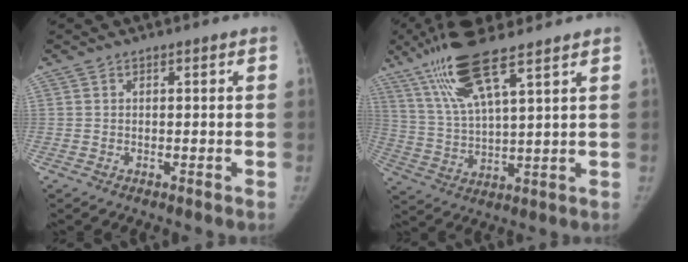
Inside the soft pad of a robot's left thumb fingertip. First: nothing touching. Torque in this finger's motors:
{"motor_torque": [0.90, -0.12, 1.54, -1.23, 0.53]}